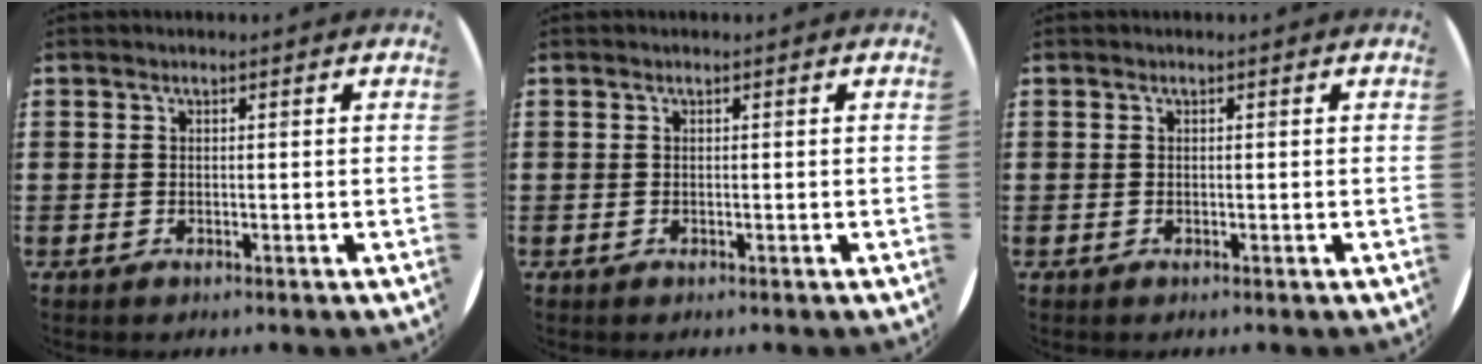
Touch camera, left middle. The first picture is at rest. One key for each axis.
{"total": 0.0}
{"total": 0.0}